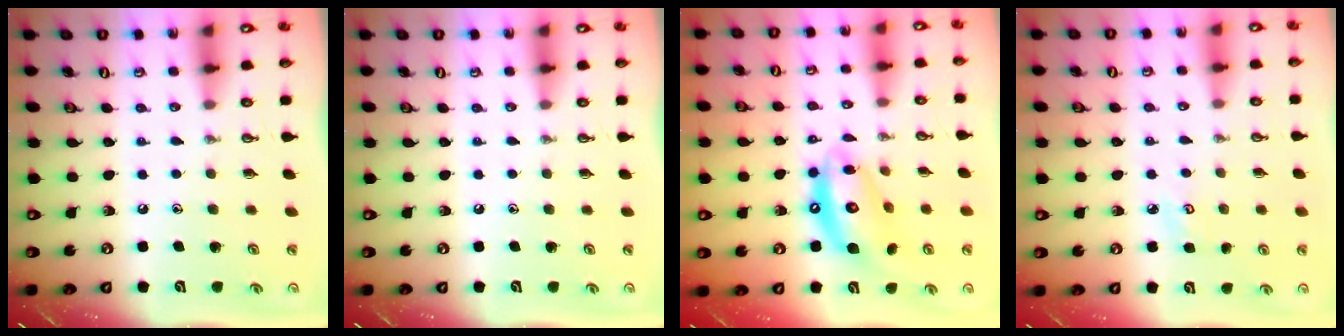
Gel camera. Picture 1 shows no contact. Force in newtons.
{"total": 0.0}
{"total": 13.6, "press": 13.6, "slide": 1.2}
{"total": 4.0, "press": 4.0, "slide": 0.4}